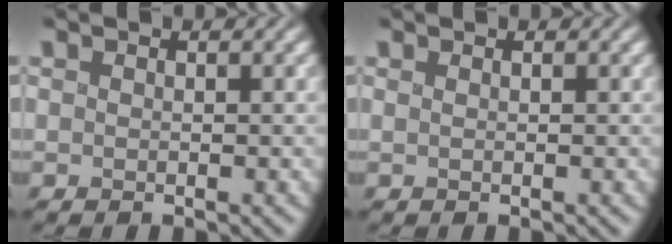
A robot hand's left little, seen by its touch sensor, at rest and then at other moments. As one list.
[{"total": 0.0}]